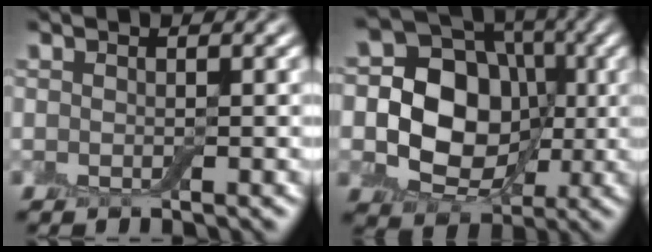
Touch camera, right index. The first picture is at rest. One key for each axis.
{"total": 12.1, "fx": 0.3, "fy": 9.7, "fz": 7.1, "tx": -0.103, "ty": 0.023, "tz": -0.023}